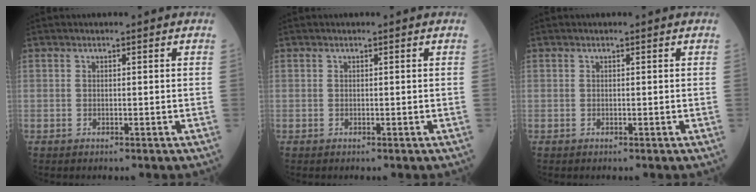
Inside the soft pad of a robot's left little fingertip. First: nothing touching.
{"total": 0.0}
{"total": 0.0}